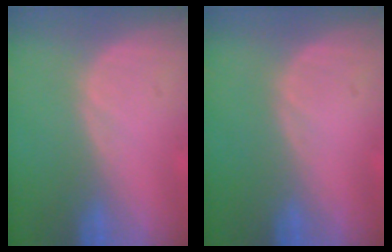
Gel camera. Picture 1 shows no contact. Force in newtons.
{"total": 0.0}